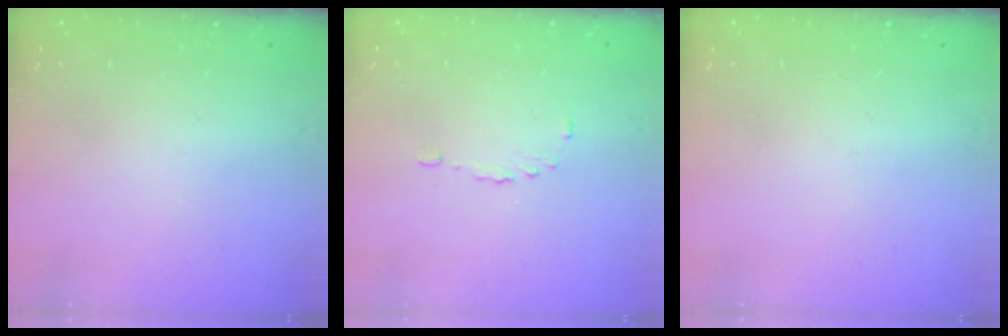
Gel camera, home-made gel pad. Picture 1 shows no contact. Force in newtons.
{"total": 2.9, "press": 2.9, "slide": 0.5}
{"total": 0.0}